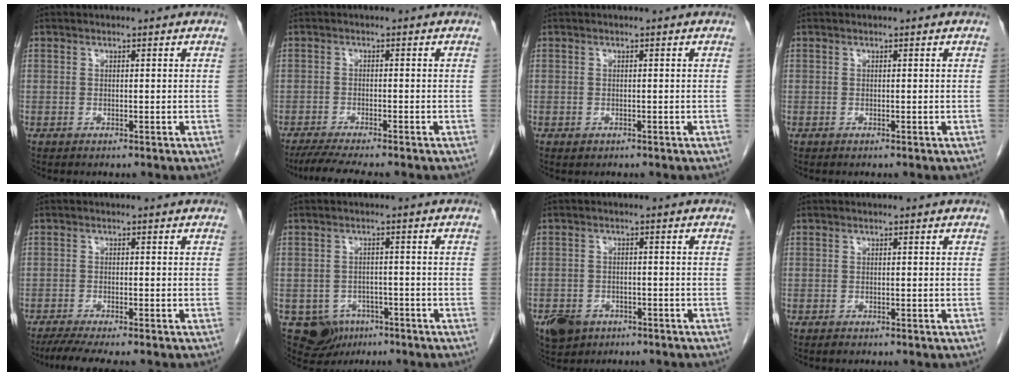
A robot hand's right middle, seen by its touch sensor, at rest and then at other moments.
{"total": 7.3, "force": [-6.2, 0.3, 3.8], "torque": [-0.057, -0.017, -0.100]}
{"total": 0.5, "force": [-0.3, 0.4, 0.2], "torque": [-0.005, 0.001, -0.002]}
{"total": 0.0}
{"total": 6.1, "force": [-5.0, 0.2, 3.4], "torque": [-0.051, -0.013, -0.081]}
{"total": 7.6, "force": [-4.2, 6.0, 2.0], "torque": [-0.037, 0.004, -0.055]}
{"total": 6.2, "force": [-3.9, 4.5, 1.9], "torque": [-0.037, 0.004, -0.054]}
{"total": 0.7, "force": [-0.5, 0.4, 0.2], "torque": [-0.007, 0.000, -0.006]}